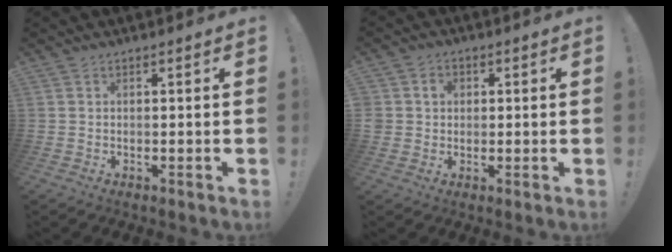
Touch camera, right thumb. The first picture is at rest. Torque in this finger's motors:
{"motor_torque": [0.75, 0.74, 0.71, -0.12, 0.07]}